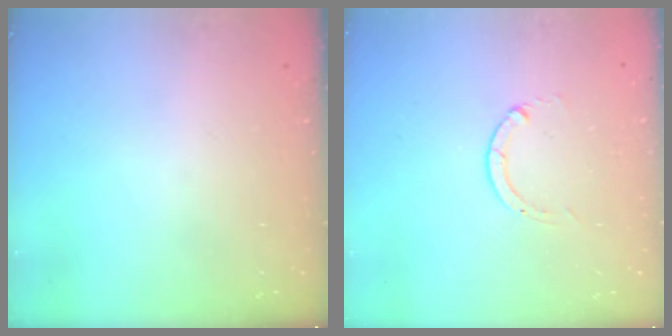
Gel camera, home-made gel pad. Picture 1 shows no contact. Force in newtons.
{"total": 0.0}